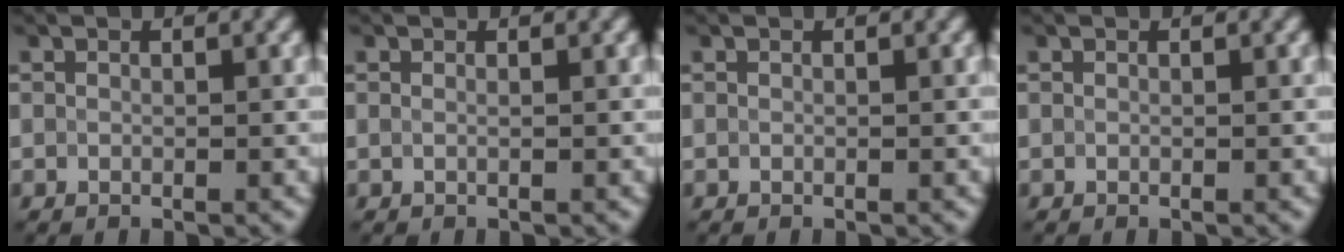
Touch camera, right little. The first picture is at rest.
{"total": 1.1, "force": [0.7, 0.6, 0.6], "torque": [0.002, -0.002, -0.009]}
{"total": 0.0}
{"total": 0.0}